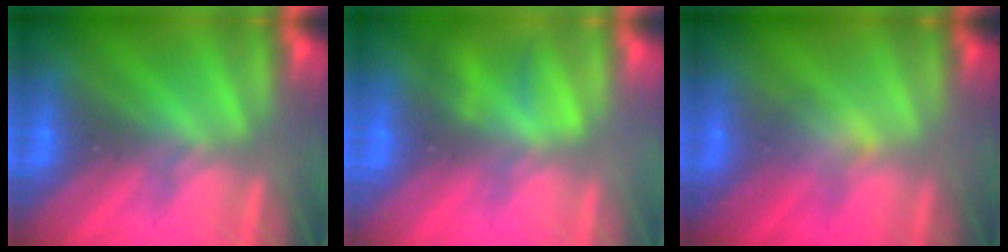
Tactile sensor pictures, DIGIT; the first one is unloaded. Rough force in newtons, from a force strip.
{"total": 2.1}
{"total": 2.7}